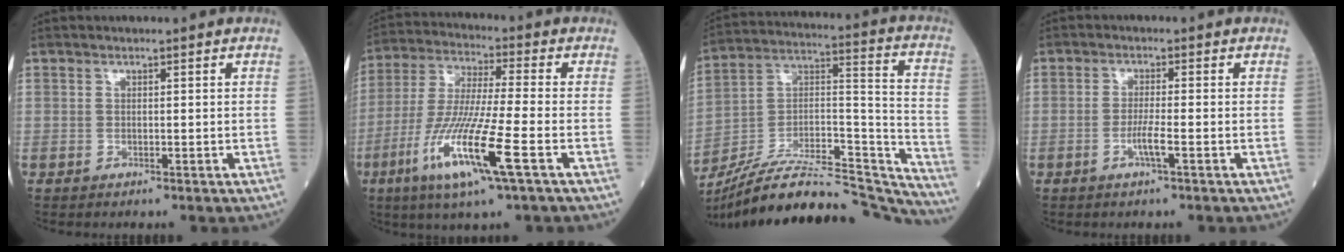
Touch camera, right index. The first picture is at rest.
{"total": 14.4, "force": [-6.0, 0.1, 13.1], "torque": [-0.276, -0.027, -0.114]}
{"total": 29.7, "force": [-27.4, 4.1, 10.7], "torque": [-0.144, 0.019, -0.418]}
{"total": 2.6, "force": [-1.1, -0.2, 2.4], "torque": [-0.049, -0.003, -0.023]}